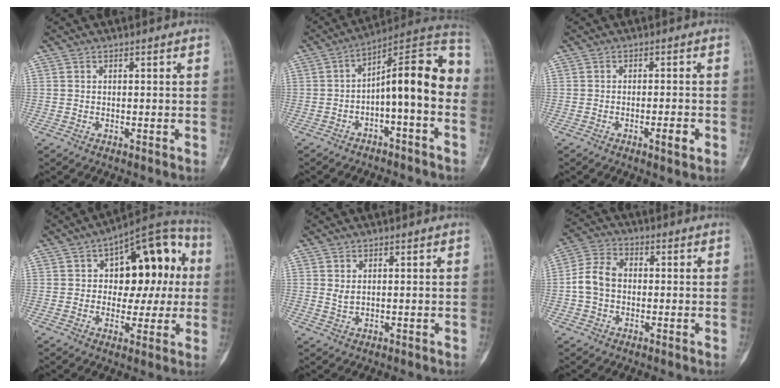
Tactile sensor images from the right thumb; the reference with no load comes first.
{"total": 14.7, "force": [-2.9, 4.9, 13.6], "torque": [-0.183, 0.075, -0.048]}
{"total": 3.0, "force": [-1.3, 0.7, 2.7], "torque": [-0.036, 0.002, -0.020]}
{"total": 18.2, "force": [3.6, 10.3, 14.6], "torque": [-0.133, 0.028, 0.044]}
{"total": 1.6, "force": [0.6, 0.9, 1.2], "torque": [-0.013, -0.006, 0.015]}
{"total": 7.3, "force": [-0.4, 5.6, 4.7], "torque": [-0.082, 0.024, -0.018]}